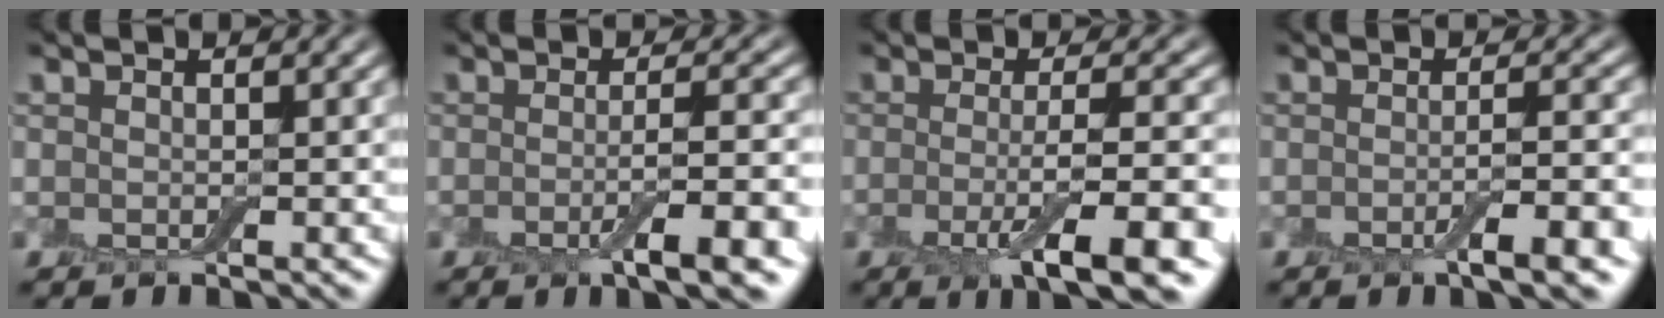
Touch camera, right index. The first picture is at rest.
{"total": 5.6, "force": [-1.8, 1.2, 5.1], "torque": [-0.075, 0.001, -0.032]}
{"total": 8.1, "force": [-3.3, 1.7, 7.2], "torque": [-0.105, -0.005, -0.057]}
{"total": 4.5, "force": [-1.7, 1.0, 4.0], "torque": [-0.058, 0.003, -0.029]}